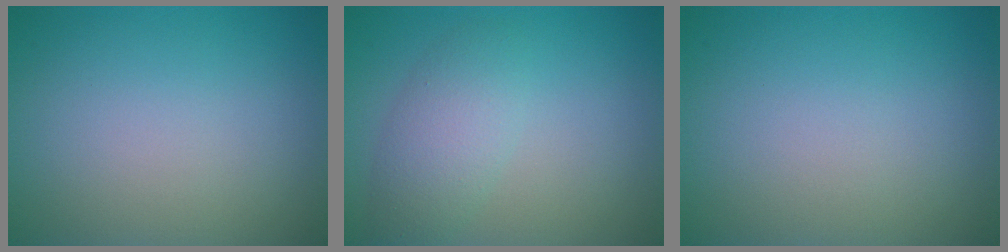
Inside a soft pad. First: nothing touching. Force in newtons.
{"total": 3.3, "press": 3.3, "slide": 0.1}
{"total": 0.0}